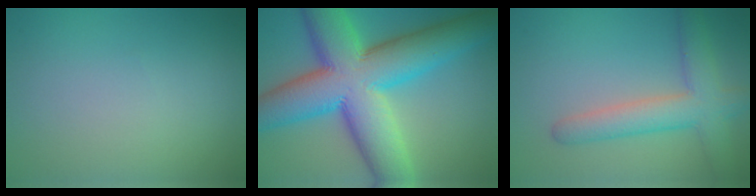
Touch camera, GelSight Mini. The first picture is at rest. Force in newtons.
{"total": 14.4, "press": 14.4, "slide": 0.3}
{"total": 4.9, "press": 4.9, "slide": 0.3}